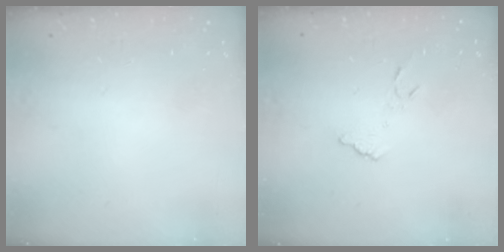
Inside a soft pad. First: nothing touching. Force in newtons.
{"total": 4.2, "press": 4.2, "slide": 0.2}